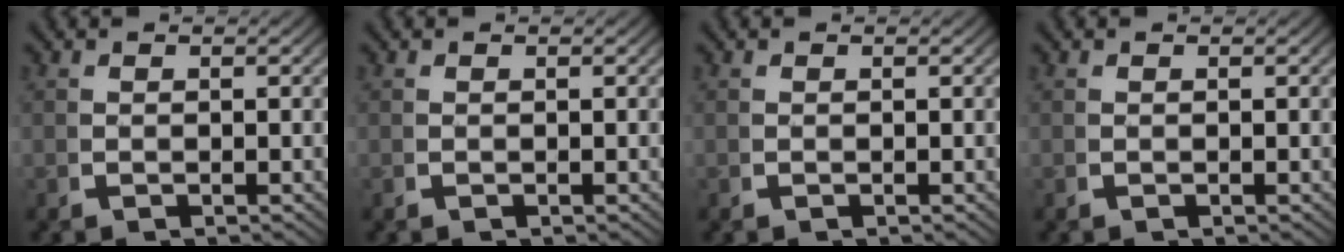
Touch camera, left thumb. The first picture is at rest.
{"total": 0.0}
{"total": 0.0}
{"total": 0.0}